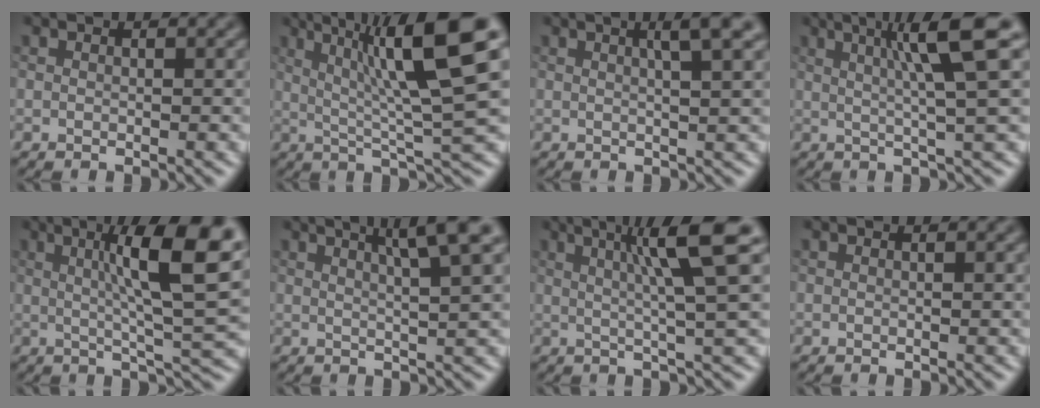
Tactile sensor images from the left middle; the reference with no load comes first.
{"total": 10.9, "force": [3.2, 1.5, 10.3], "torque": [-0.152, 0.010, 0.053]}
{"total": 3.6, "force": [1.5, 0.6, 3.2], "torque": [-0.037, 0.010, 0.019]}
{"total": 7.4, "force": [2.2, 0.9, 7.0], "torque": [-0.096, 0.018, 0.034]}
{"total": 11.1, "force": [2.7, 2.1, 10.6], "torque": [-0.145, 0.016, 0.036]}
{"total": 5.5, "force": [2.8, 0.8, 4.6], "torque": [-0.058, 0.013, 0.041]}
{"total": 7.7, "force": [2.3, 0.9, 7.3], "torque": [-0.100, 0.017, 0.035]}
{"total": 0.0}